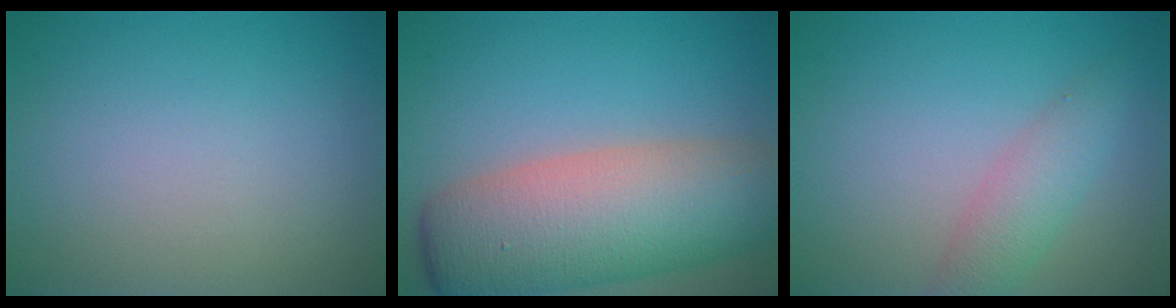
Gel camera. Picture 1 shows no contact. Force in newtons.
{"total": 11.7, "press": 11.7, "slide": 0.5}
{"total": 3.0, "press": 3.0, "slide": 0.1}